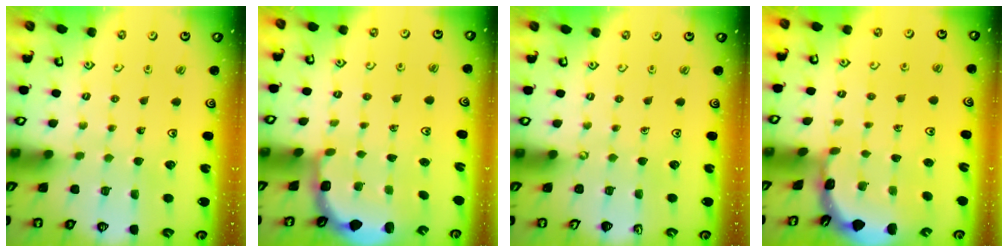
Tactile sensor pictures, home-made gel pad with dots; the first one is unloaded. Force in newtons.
{"total": 2.8, "press": 2.5, "slide": 1.4}
{"total": 0.0}
{"total": 1.8, "press": 1.8, "slide": 0.1}